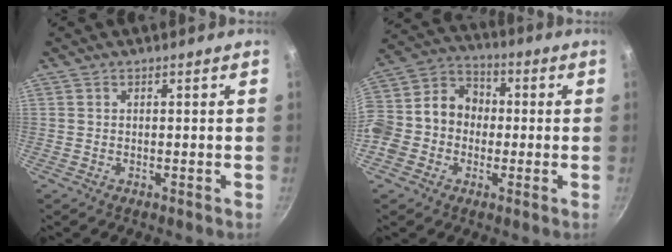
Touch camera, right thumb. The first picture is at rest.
{"total": 15.7, "force": [-2.3, 13.1, 8.3], "torque": [-0.135, 0.053, -0.060]}